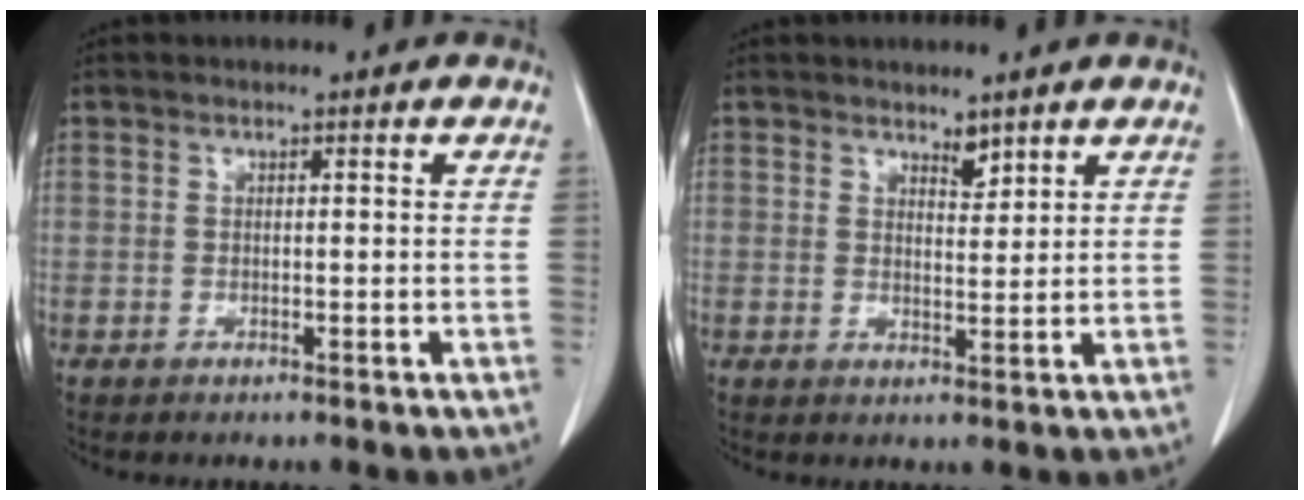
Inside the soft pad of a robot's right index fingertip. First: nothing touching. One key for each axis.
{"total": 2.1, "fx": 1.8, "fy": 0.7, "fz": 0.9, "tx": -0.014, "ty": -0.007, "tz": 0.032}